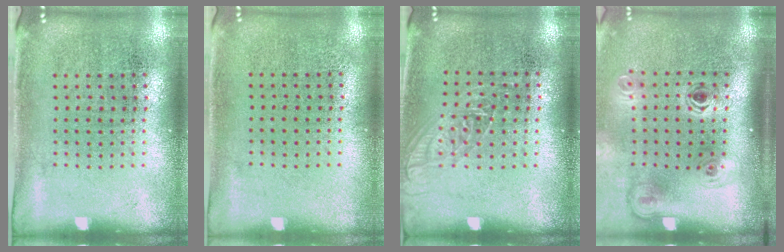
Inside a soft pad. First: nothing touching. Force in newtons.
{"total": 0.0}
{"total": 1.1, "press": 1.1, "slide": 0.4}
{"total": 2.1, "press": 1.4, "slide": 1.6}